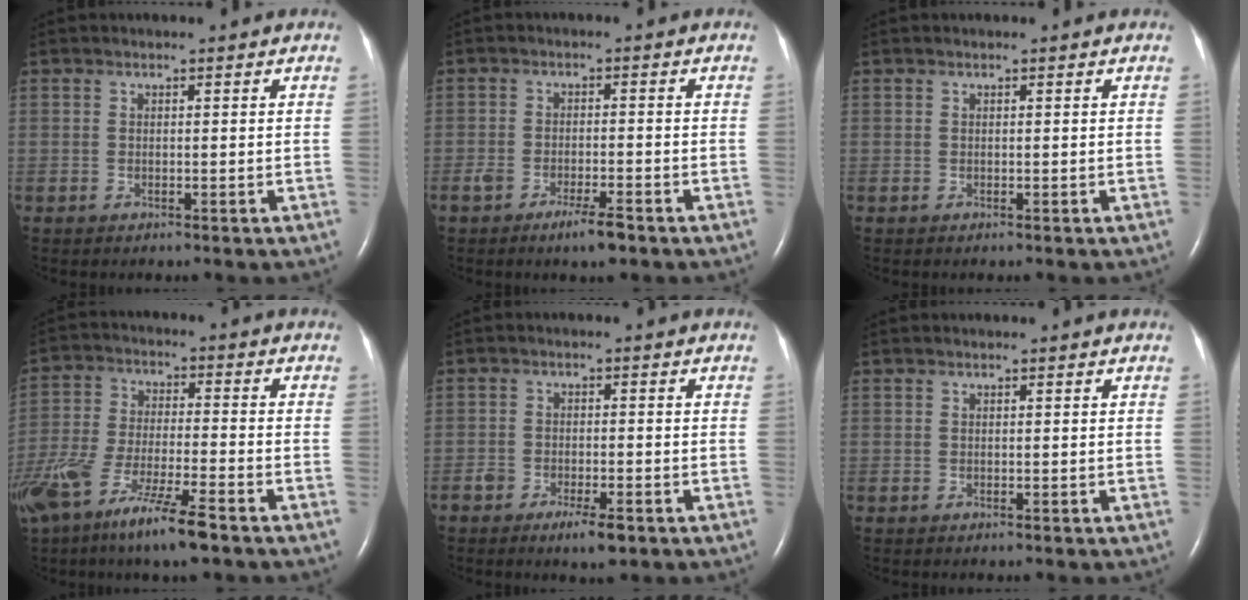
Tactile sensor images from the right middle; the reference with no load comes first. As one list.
[{"total": 4.2, "force": [-2.9, 0.7, 3.0], "torque": [-0.061, -0.004, -0.050]}, {"total": 0.0}, {"total": 15.0, "force": [-10.0, 1.9, 11.0], "torque": [-0.240, -0.046, -0.191]}, {"total": 4.4, "force": [-2.8, 1.3, 3.2], "torque": [-0.058, -0.003, -0.044]}, {"total": 0.0}]